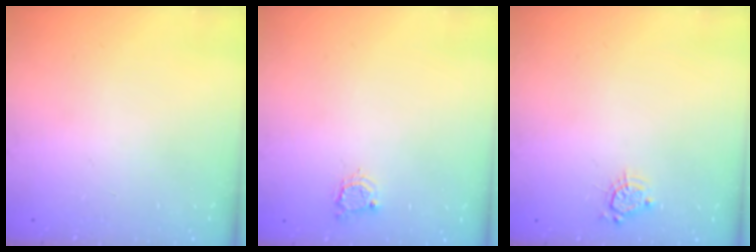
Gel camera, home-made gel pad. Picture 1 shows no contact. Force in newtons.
{"total": 4.4, "press": 4.3, "slide": 0.2}
{"total": 5.1, "press": 5.1, "slide": 0.5}